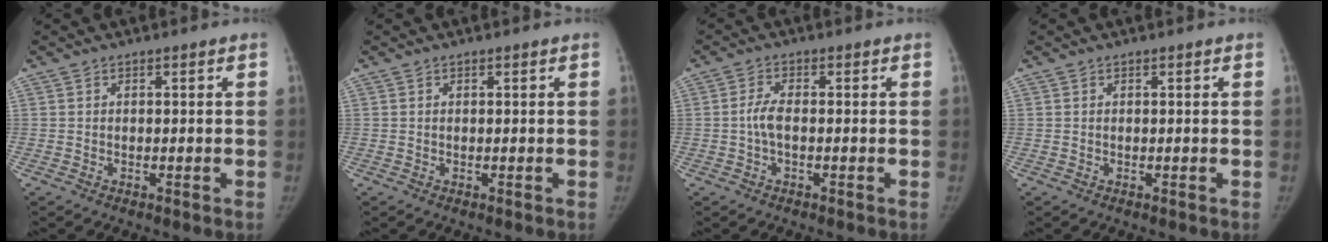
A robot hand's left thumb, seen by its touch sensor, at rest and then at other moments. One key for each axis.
{"total": 0.0}
{"total": 2.9, "fx": -0.5, "fy": 1.1, "fz": 2.7, "tx": -0.059, "ty": 0.005, "tz": -0.011}
{"total": 0.0}